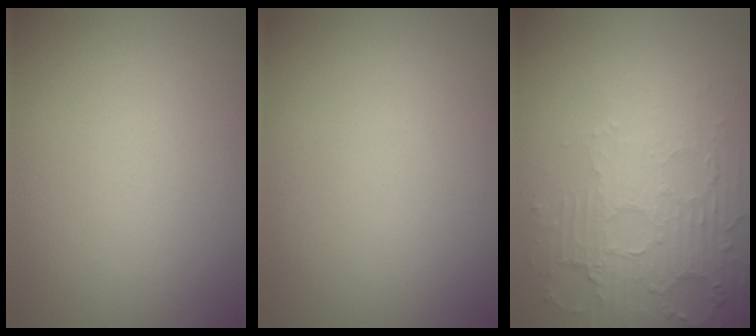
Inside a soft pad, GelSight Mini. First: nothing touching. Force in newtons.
{"total": 0.0}
{"total": 5.5, "press": 3.5, "slide": 4.3}